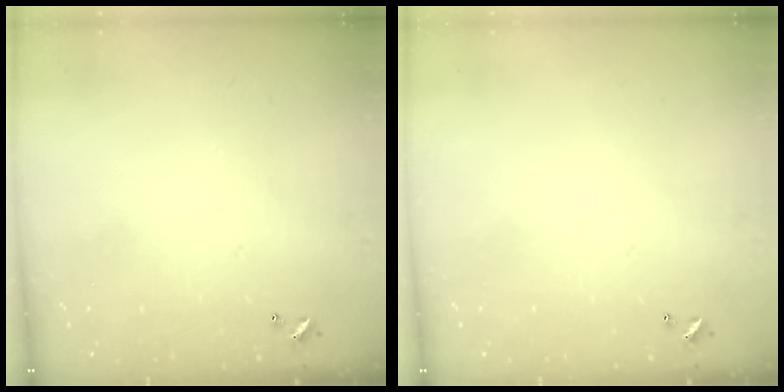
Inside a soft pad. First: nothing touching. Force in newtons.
{"total": 0.0}